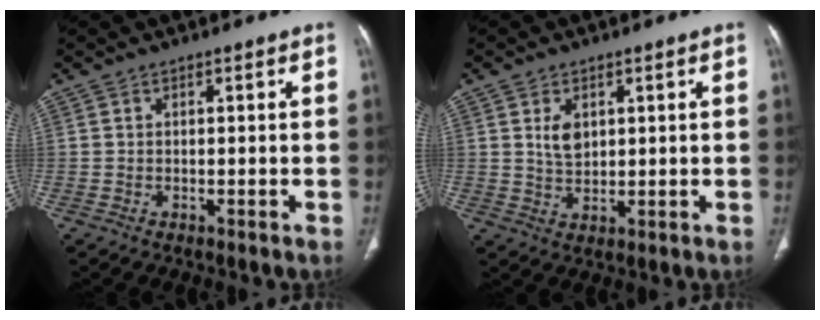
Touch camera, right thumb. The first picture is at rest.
{"total": 4.3, "force": [1.5, 2.8, 3.0], "torque": [-0.045, -0.012, 0.032]}